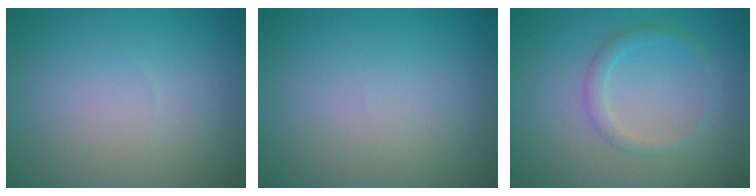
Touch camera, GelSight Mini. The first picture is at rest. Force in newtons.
{"total": 0.0}
{"total": 1.7, "press": 1.7, "slide": 0.1}